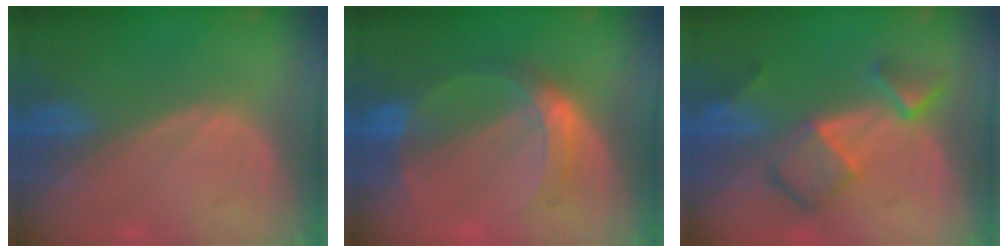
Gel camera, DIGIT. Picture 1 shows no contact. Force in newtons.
{"total": 5.6, "press": 5.6, "slide": 0.0}
{"total": 7.6, "press": 6.6, "slide": 3.8}